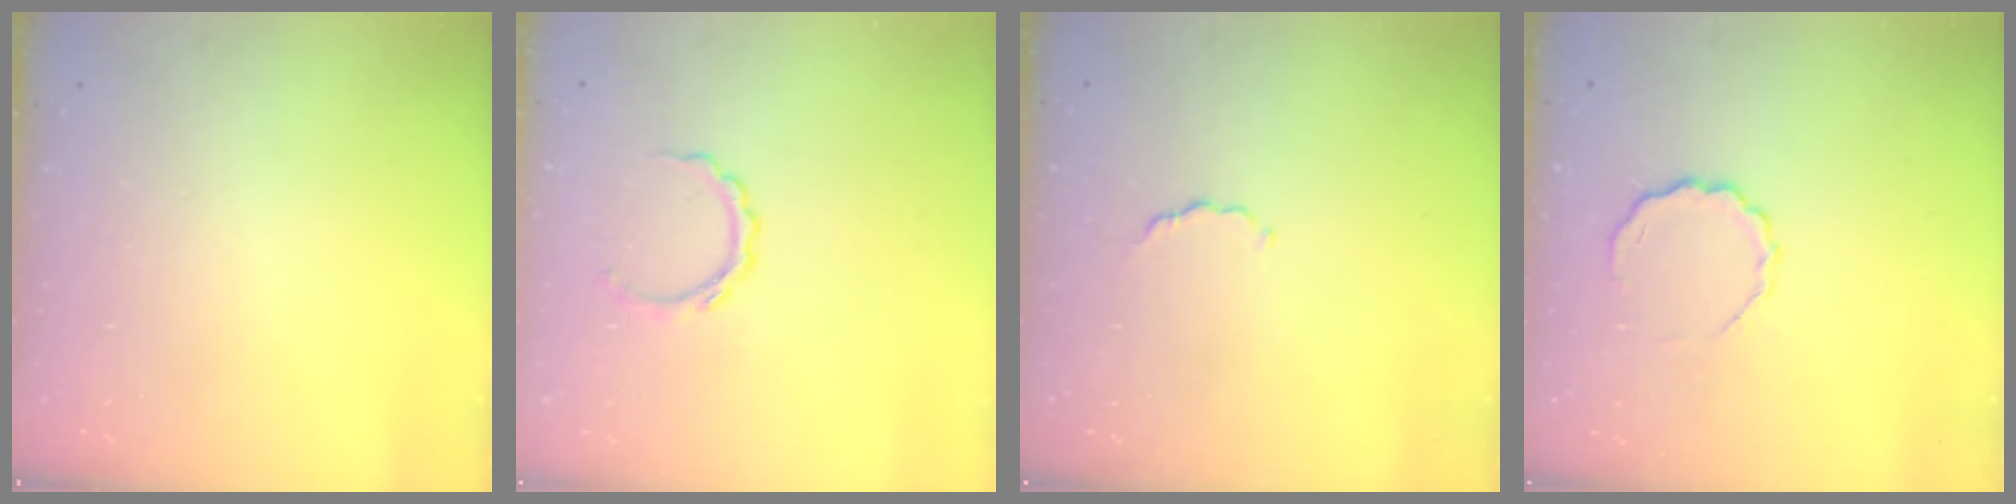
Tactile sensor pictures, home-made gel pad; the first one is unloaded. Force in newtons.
{"total": 4.6, "press": 4.6, "slide": 0.5}
{"total": 3.2, "press": 3.2, "slide": 0.4}
{"total": 6.6, "press": 6.5, "slide": 1.3}